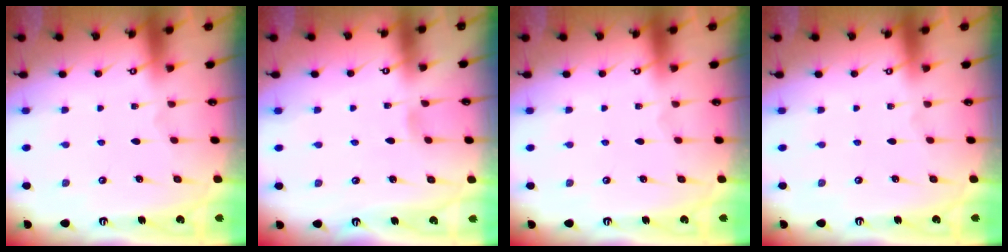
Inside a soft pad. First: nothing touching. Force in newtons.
{"total": 2.7, "press": 2.7, "slide": 0.3}
{"total": 0.0}
{"total": 0.0}